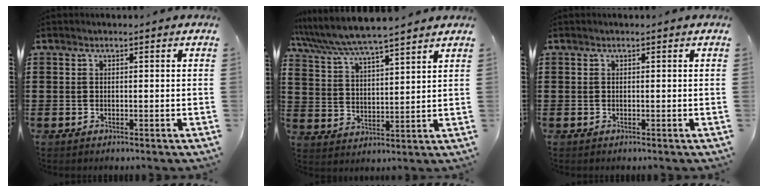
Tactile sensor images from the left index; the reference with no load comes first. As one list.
[{"total": 5.9, "force": [5.6, 0.0, 1.9], "torque": [-0.062, -0.031, 0.095]}, {"total": 0.0}]